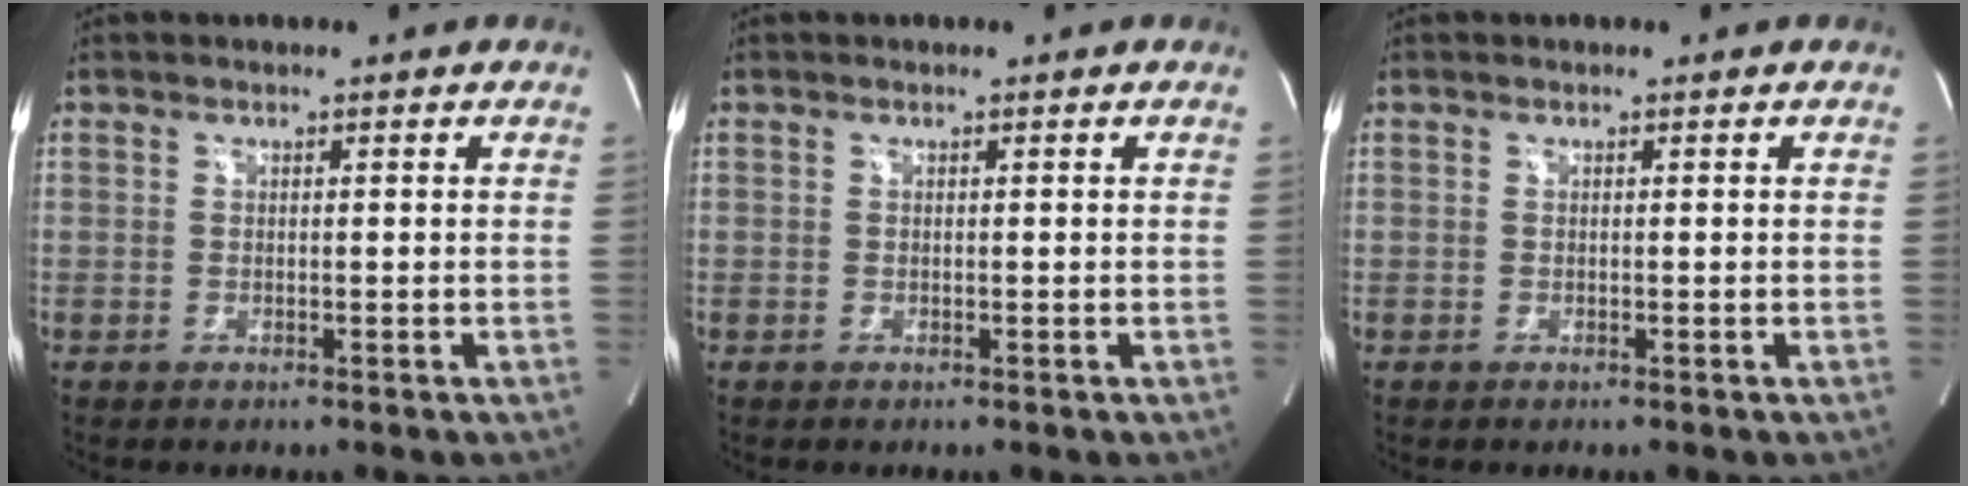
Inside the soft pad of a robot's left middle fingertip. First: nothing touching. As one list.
[{"total": 0.0}, {"total": 0.0}]